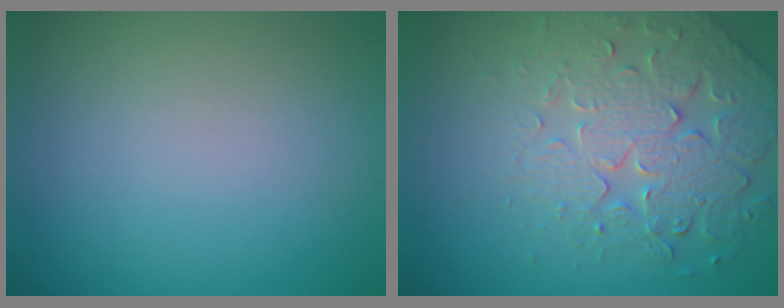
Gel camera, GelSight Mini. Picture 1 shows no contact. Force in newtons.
{"total": 5.0, "press": 4.8, "slide": 1.5}